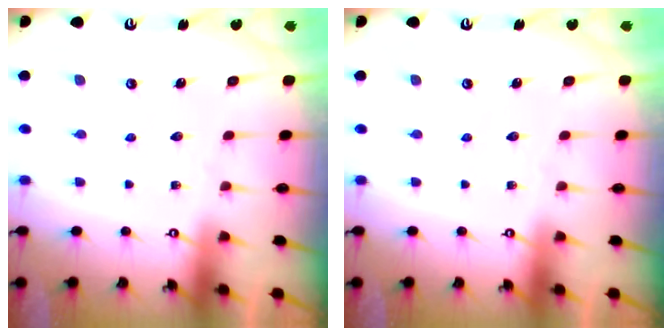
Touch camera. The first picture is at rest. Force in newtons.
{"total": 0.0}